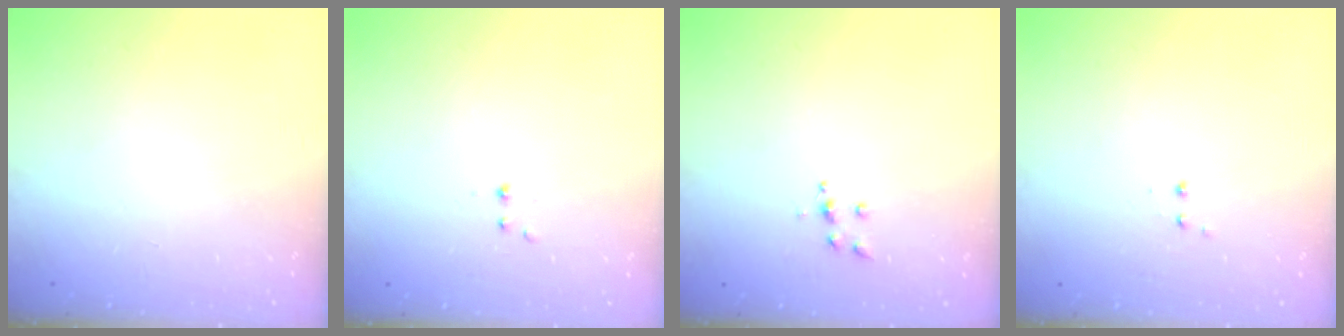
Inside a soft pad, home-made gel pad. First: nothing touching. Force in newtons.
{"total": 2.2, "press": 1.9, "slide": 1.0}
{"total": 4.8, "press": 4.8, "slide": 0.5}
{"total": 1.2, "press": 1.1, "slide": 0.5}